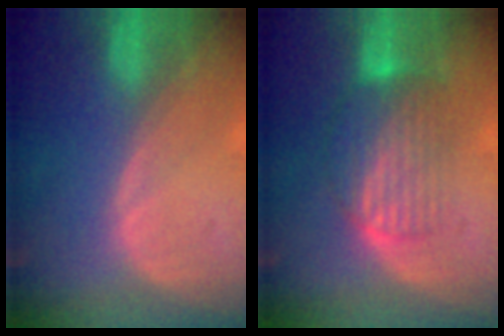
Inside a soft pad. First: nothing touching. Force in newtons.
{"total": 7.4, "press": 6.8, "slide": 2.9}